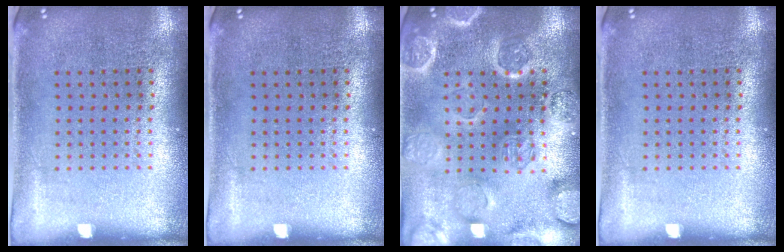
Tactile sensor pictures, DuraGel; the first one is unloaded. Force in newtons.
{"total": 0.0}
{"total": 3.5, "press": 3.4, "slide": 0.8}
{"total": 0.0}